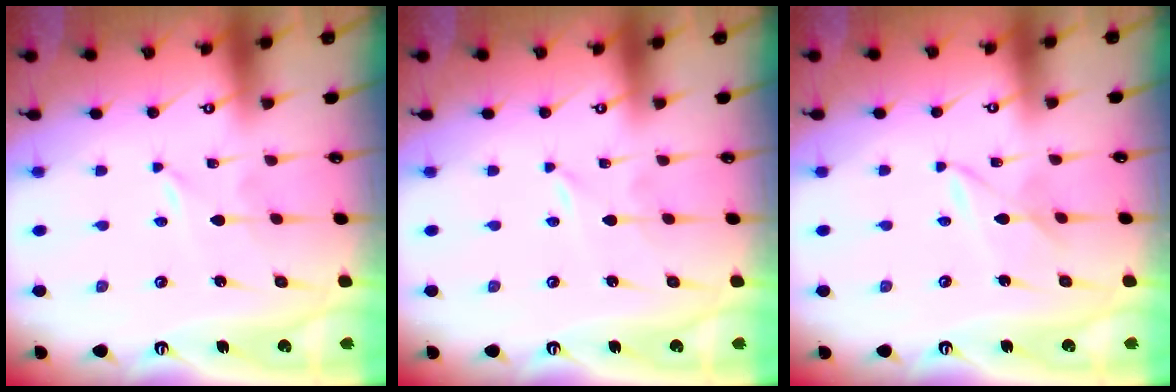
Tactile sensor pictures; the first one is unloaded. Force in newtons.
{"total": 0.0}
{"total": 2.7, "press": 2.7, "slide": 0.4}